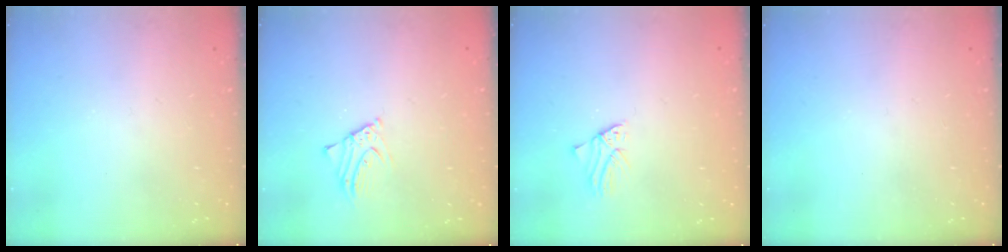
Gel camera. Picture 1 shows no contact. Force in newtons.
{"total": 1.8, "press": 1.8, "slide": 0.2}
{"total": 1.1, "press": 1.1, "slide": 0.2}
{"total": 0.0}